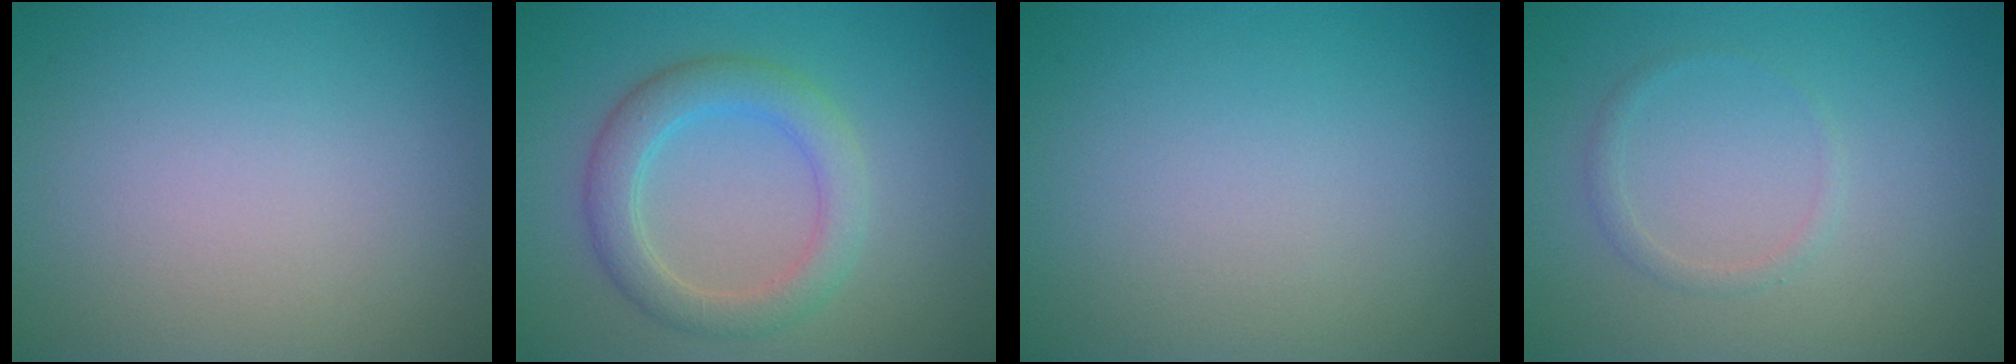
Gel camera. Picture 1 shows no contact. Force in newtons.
{"total": 4.0, "press": 4.0, "slide": 0.3}
{"total": 0.0}
{"total": 1.0, "press": 1.0, "slide": 0.1}